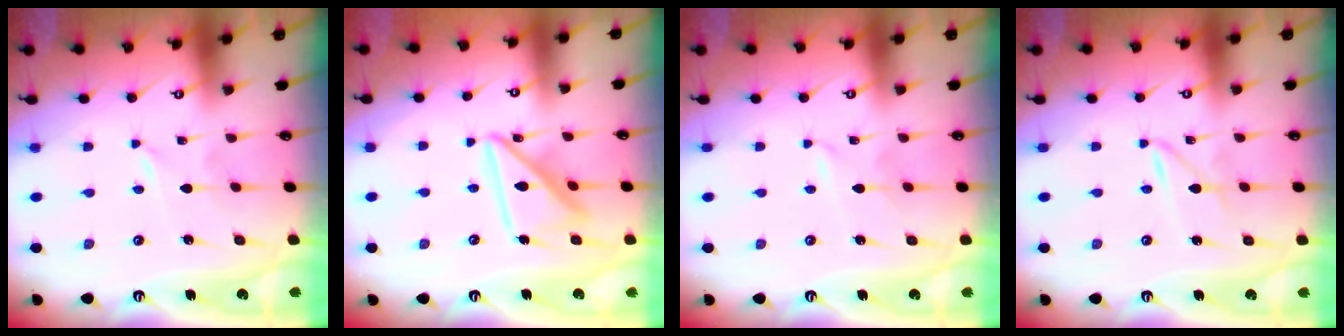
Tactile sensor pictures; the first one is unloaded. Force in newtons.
{"total": 14.9, "press": 14.9, "slide": 1.4}
{"total": 2.3, "press": 2.3, "slide": 0.2}
{"total": 2.6, "press": 2.6, "slide": 0.2}